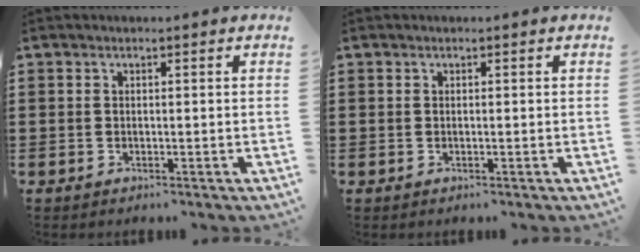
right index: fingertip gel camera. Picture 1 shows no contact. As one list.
[{"total": 0.0}]